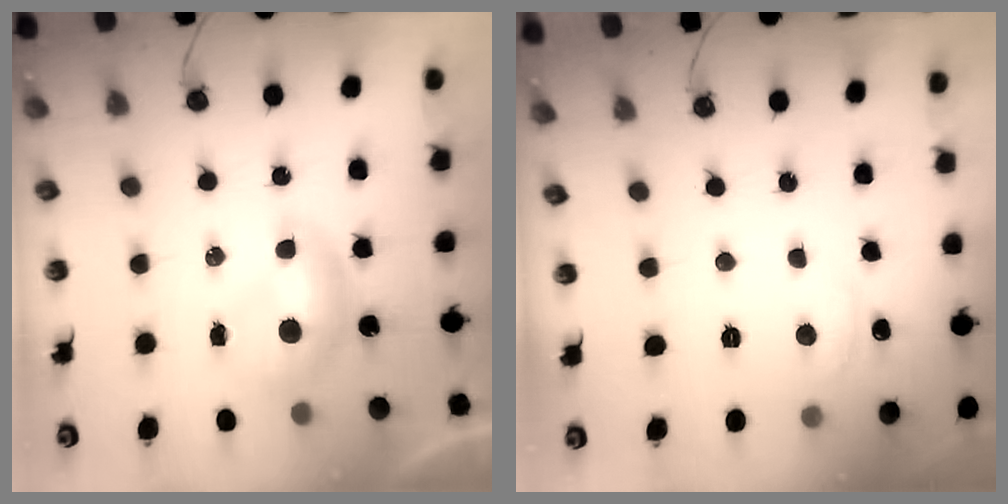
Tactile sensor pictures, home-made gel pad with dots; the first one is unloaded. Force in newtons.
{"total": 0.7, "press": 0.2, "slide": 0.6}